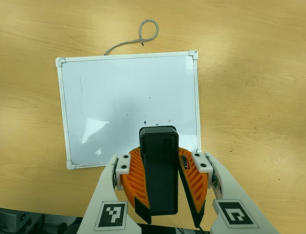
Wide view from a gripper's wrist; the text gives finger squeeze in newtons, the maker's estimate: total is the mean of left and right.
{"total": 11.4, "left": 11.6, "right": 11.1}